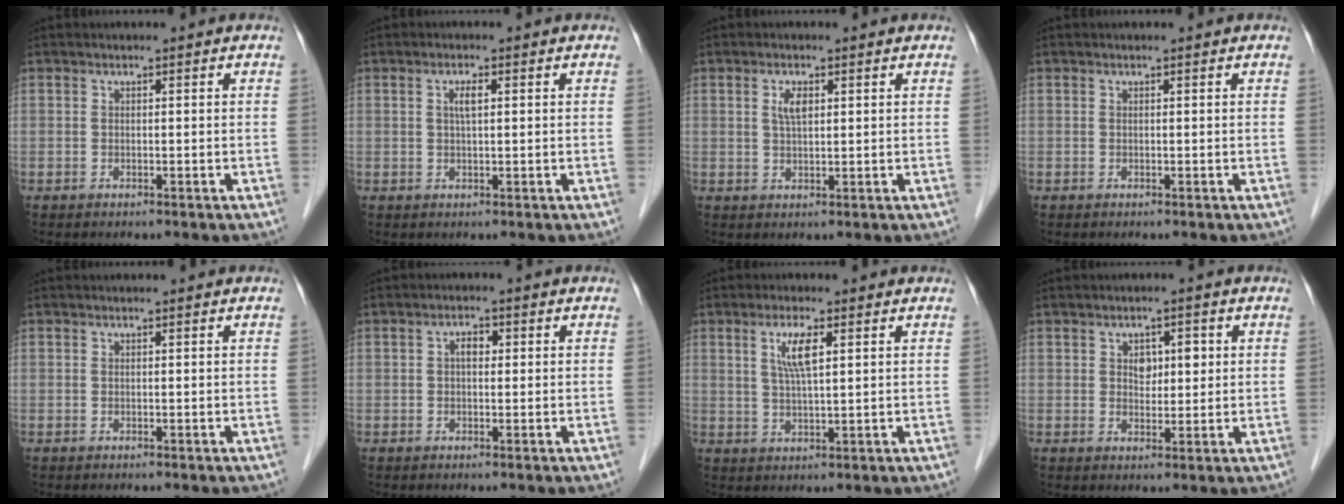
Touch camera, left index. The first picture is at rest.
{"total": 2.0, "force": [0.5, 0.4, 1.8], "torque": [-0.037, 0.004, 0.010]}
{"total": 2.4, "force": [0.9, 0.9, 2.1], "torque": [-0.043, 0.004, 0.018]}
{"total": 0.0}
{"total": 0.0}
{"total": 1.9, "force": [0.2, 1.1, 1.5], "torque": [-0.027, 0.010, 0.002]}
{"total": 4.6, "force": [1.7, 0.5, 4.2], "torque": [-0.086, 0.001, 0.035]}
{"total": 3.3, "force": [0.9, 2.1, 2.4], "torque": [-0.035, 0.009, 0.015]}